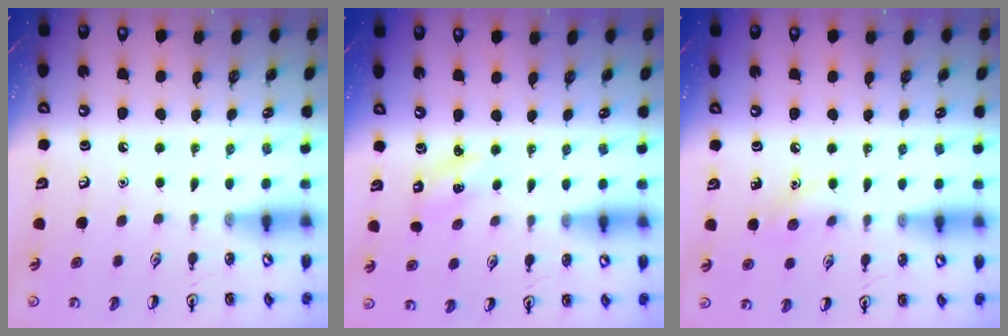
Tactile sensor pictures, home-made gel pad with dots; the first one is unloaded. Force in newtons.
{"total": 1.5, "press": 1.4, "slide": 0.4}
{"total": 6.6, "press": 6.4, "slide": 1.9}